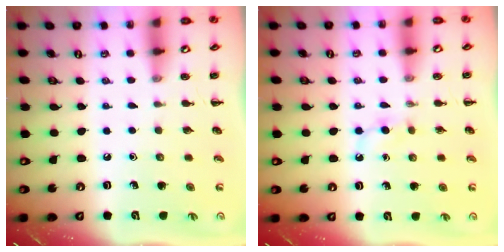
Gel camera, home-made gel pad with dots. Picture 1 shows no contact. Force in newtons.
{"total": 2.8, "press": 2.6, "slide": 1.1}